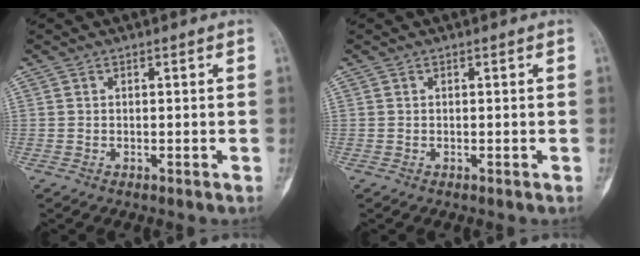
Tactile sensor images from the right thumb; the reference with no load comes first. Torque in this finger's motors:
{"motor_torque": [0.00, 0.00, -0.04, -0.04, 0.00]}